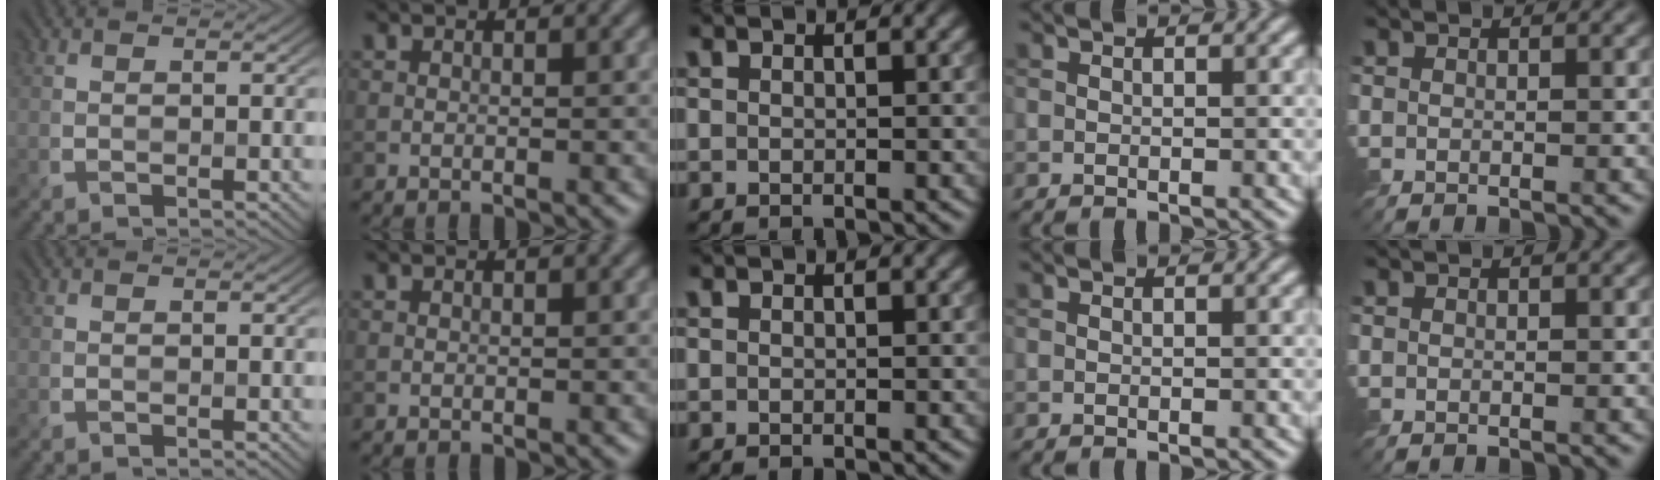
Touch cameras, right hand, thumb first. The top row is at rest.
{}